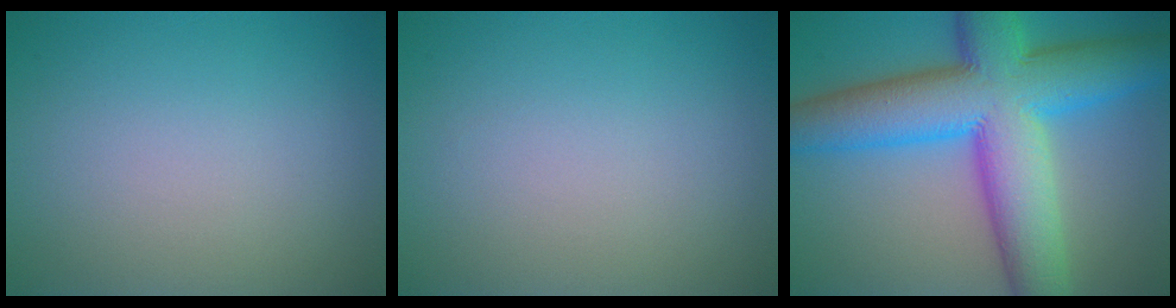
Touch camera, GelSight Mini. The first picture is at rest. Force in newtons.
{"total": 0.0}
{"total": 13.9, "press": 13.9, "slide": 0.2}